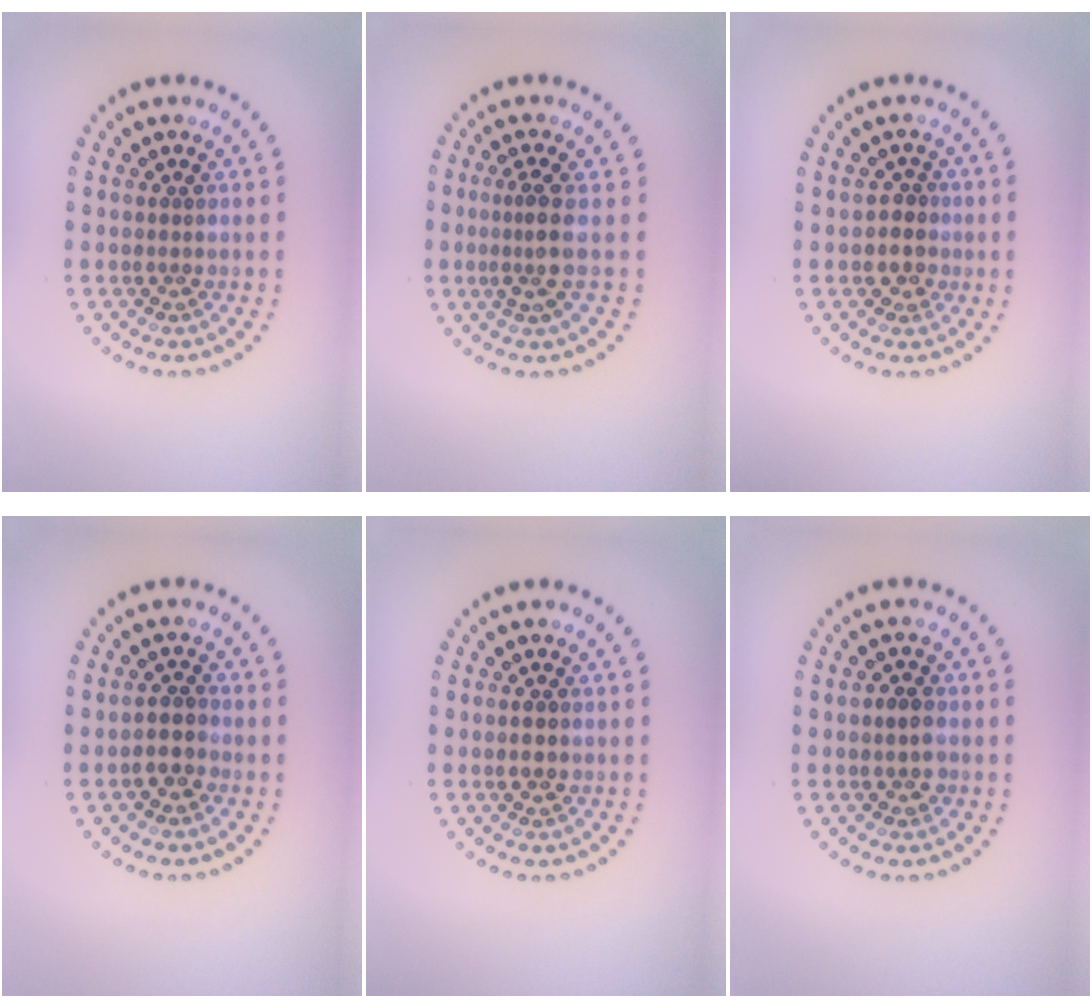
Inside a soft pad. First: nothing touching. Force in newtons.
{"total": 2.6, "press": 1.9, "slide": 1.9}
{"total": 1.7, "press": 1.5, "slide": 0.8}
{"total": 2.3, "press": 2.1, "slide": 1.0}
{"total": 1.9, "press": 1.9, "slide": 0.2}
{"total": 1.9, "press": 1.9, "slide": 0.5}